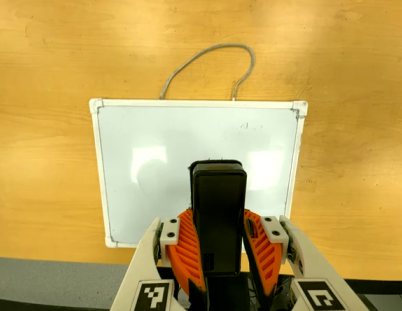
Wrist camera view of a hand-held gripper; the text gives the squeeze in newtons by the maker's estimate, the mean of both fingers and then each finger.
{"total": 9.9, "left": 8.2, "right": 11.7}